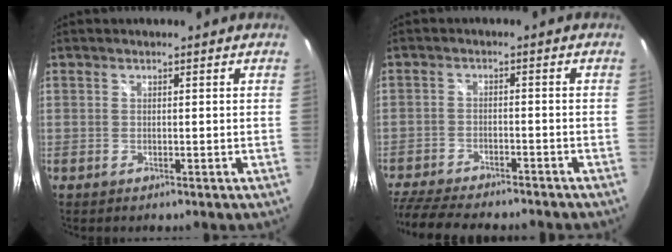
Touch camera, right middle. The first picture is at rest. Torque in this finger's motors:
{"motor_torque": [1.09, -1.06, 0.23, 0.11]}